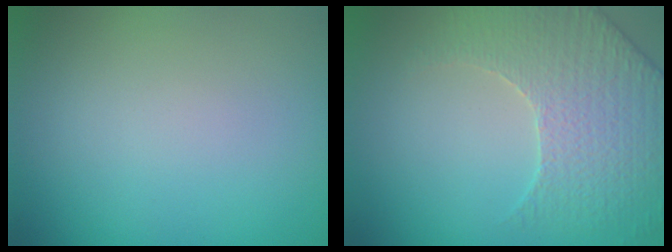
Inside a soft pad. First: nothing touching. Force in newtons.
{"total": 4.2, "press": 4.1, "slide": 1.0}